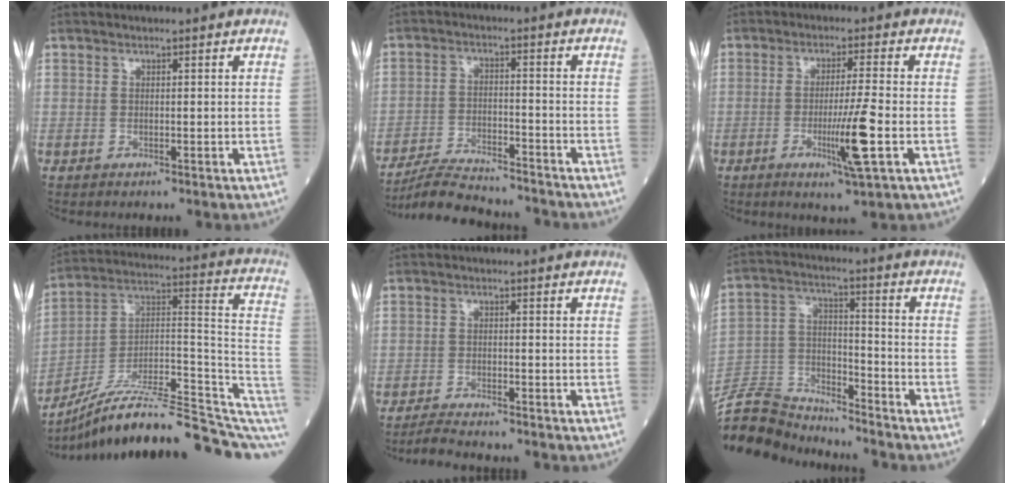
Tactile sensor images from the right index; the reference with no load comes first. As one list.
[{"total": 11.7, "force": [-11.2, 1.0, 3.4], "torque": [-0.051, 0.001, -0.183]}, {"total": 7.6, "force": [-2.2, -0.8, 7.2], "torque": [-0.129, -0.018, -0.039]}, {"total": 22.5, "force": [-16.9, 3.8, 14.4], "torque": [-0.163, 0.051, -0.260]}, {"total": 5.3, "force": [-5.0, 0.3, 1.7], "torque": [-0.030, -0.016, -0.083]}, {"total": 14.7, "force": [-14.5, 1.8, 1.1], "torque": [-0.029, 0.029, -0.262]}]